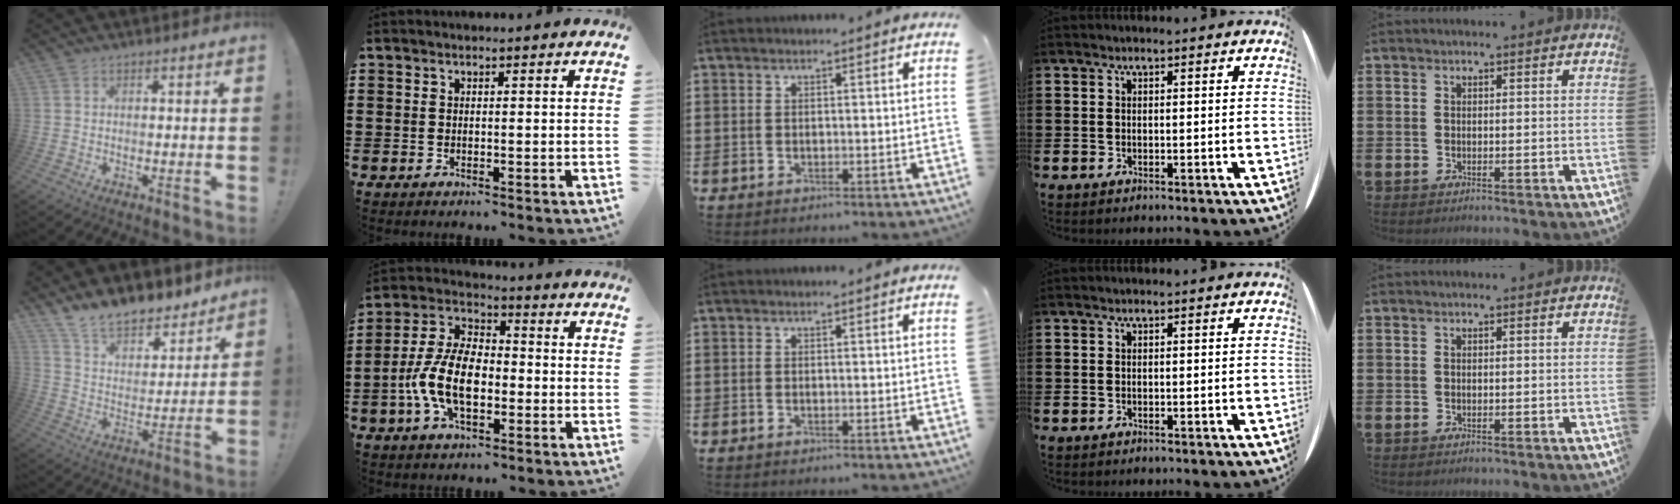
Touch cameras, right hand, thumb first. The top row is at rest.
{"thumb": {"total": 11.8, "force": [10.7, 4.0, 2.7], "torque": [-0.066, -0.084, 0.201]}, "index": {"total": 10.5, "force": [-2.8, 5.8, 8.3], "torque": [-0.206, -0.003, -0.060]}}